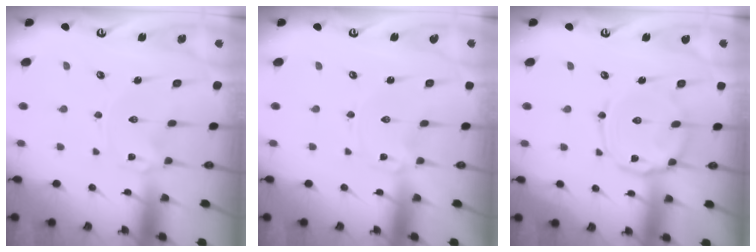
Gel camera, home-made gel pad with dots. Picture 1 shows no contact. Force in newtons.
{"total": 0.0}
{"total": 10.0, "press": 10.0, "slide": 0.9}